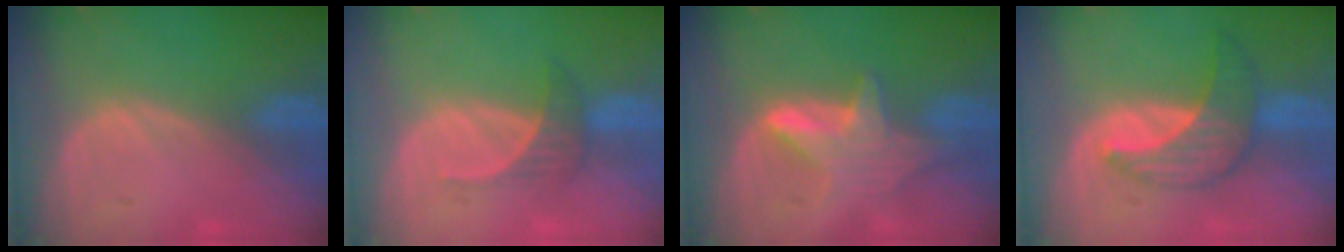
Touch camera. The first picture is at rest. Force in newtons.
{"total": 3.2, "press": 3.1, "slide": 0.9}
{"total": 5.8, "press": 5.7, "slide": 0.7}
{"total": 7.3, "press": 6.8, "slide": 2.7}